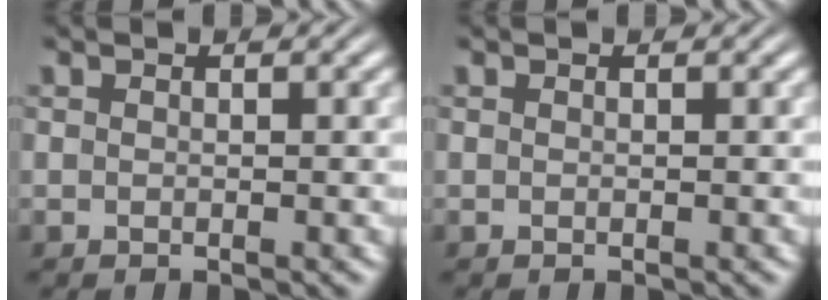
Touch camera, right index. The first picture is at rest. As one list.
[{"total": 0.0}]